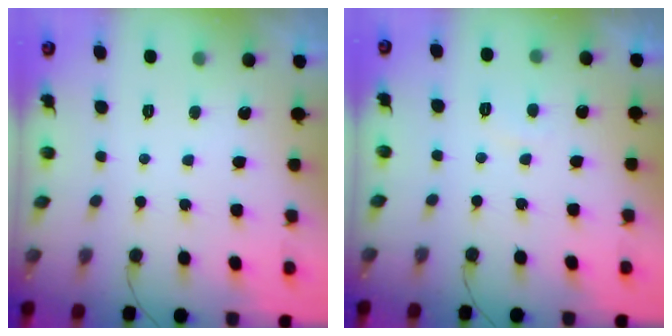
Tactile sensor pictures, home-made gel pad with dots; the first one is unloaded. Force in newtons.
{"total": 1.3, "press": 1.2, "slide": 0.5}